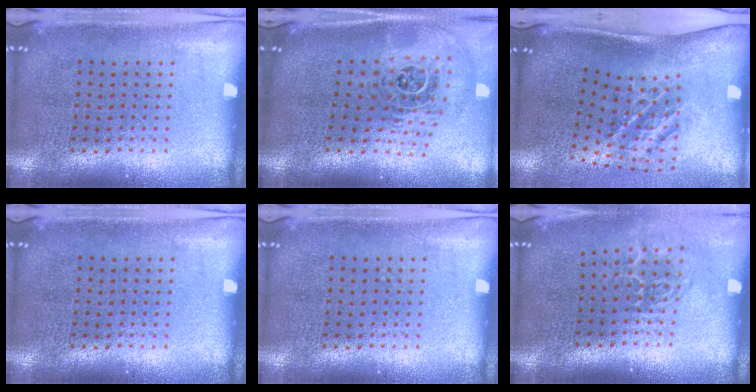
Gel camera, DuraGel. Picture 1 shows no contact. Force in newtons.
{"total": 1.9, "press": 1.5, "slide": 1.2}
{"total": 2.0, "press": 1.3, "slide": 1.6}
{"total": 0.0}
{"total": 0.0}
{"total": 1.8, "press": 1.2, "slide": 1.3}